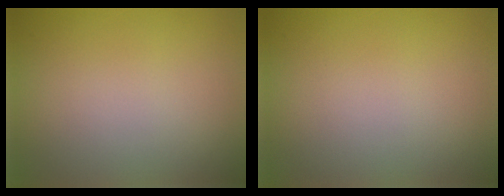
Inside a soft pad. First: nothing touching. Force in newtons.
{"total": 0.0}